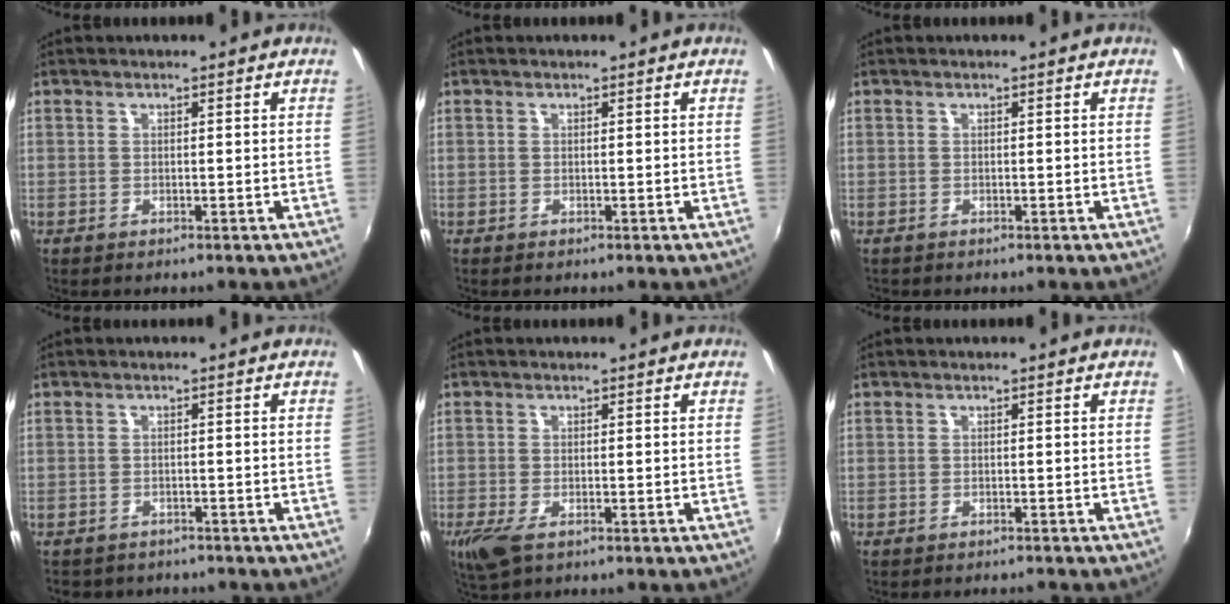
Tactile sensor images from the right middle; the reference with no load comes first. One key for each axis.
{"total": 0.0}
{"total": 0.0}
{"total": 3.9, "fx": -3.2, "fy": 2.0, "fz": 0.9, "tx": -0.026, "ty": -0.014, "tz": -0.046}
{"total": 4.2, "fx": -2.3, "fy": 1.7, "fz": 3.1, "tx": -0.070, "ty": -0.017, "tz": -0.040}
{"total": 1.1, "fx": -1.1, "fy": 0.3, "fz": 0.2, "tx": -0.007, "ty": -0.005, "tz": -0.015}